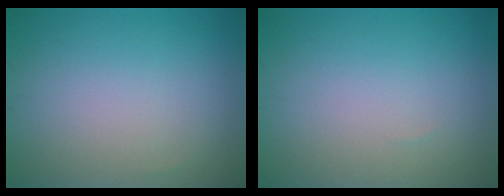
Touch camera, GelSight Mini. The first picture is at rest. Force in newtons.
{"total": 0.0}